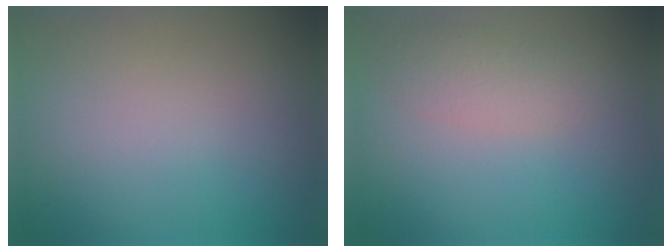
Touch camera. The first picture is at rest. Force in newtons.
{"total": 2.5, "press": 2.5, "slide": 0.2}